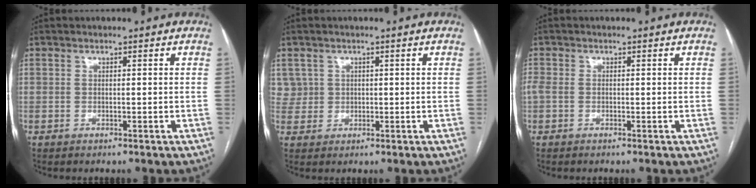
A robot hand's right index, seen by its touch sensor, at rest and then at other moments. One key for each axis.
{"total": 3.1, "fx": 1.3, "fy": 2.8, "fz": -0.2, "tx": 0.020, "ty": 0.011, "tz": 0.022}
{"total": 1.8, "fx": -0.3, "fy": 1.2, "fz": 1.3, "tx": -0.046, "ty": 0.009, "tz": -0.003}